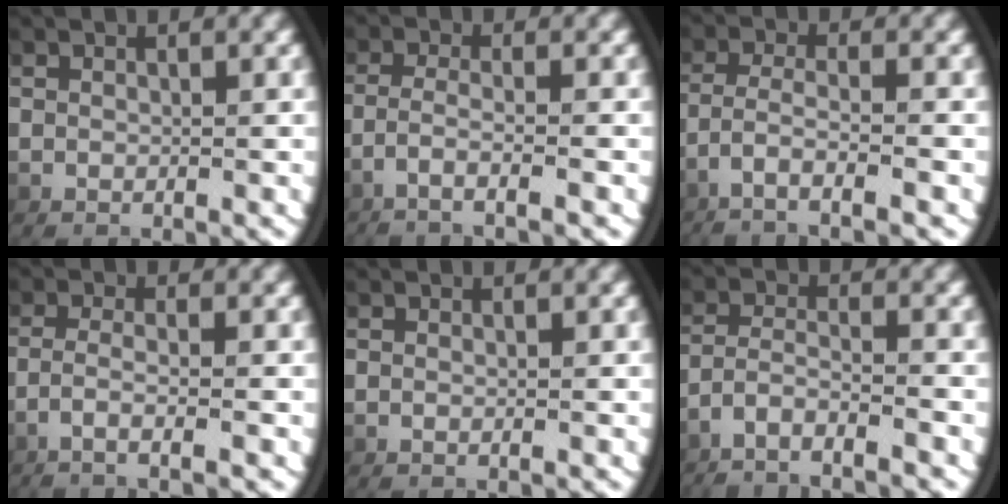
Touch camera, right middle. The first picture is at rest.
{"total": 3.0, "force": [-2.1, 0.0, 2.2], "torque": [-0.059, -0.013, -0.029]}
{"total": 4.2, "force": [-2.8, 0.8, 3.0], "torque": [-0.072, -0.018, -0.038]}
{"total": 2.6, "force": [-1.5, 0.0, 2.1], "torque": [-0.060, -0.012, -0.020]}
{"total": 0.0}
{"total": 4.9, "force": [-4.3, 1.3, 1.8], "torque": [-0.053, -0.022, -0.065]}